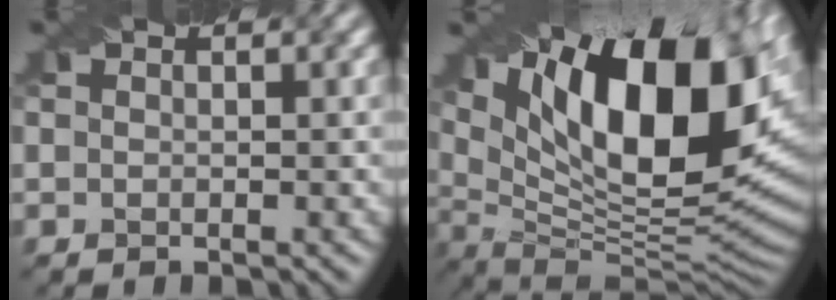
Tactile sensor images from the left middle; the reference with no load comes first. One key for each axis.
{"total": 18.4, "fx": 6.8, "fy": 7.9, "fz": 15.2, "tx": -0.237, "ty": 0.019, "tz": 0.121}